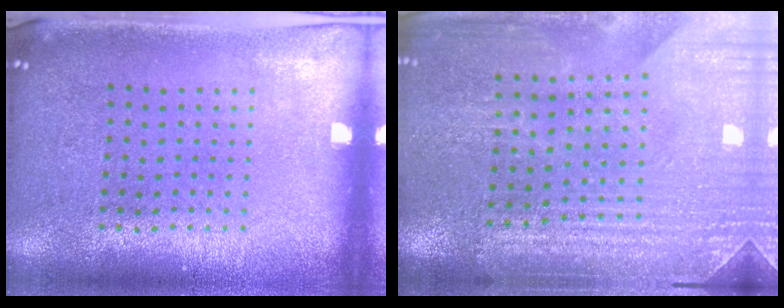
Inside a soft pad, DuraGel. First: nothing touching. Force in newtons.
{"total": 3.5, "press": 3.5, "slide": 0.1}